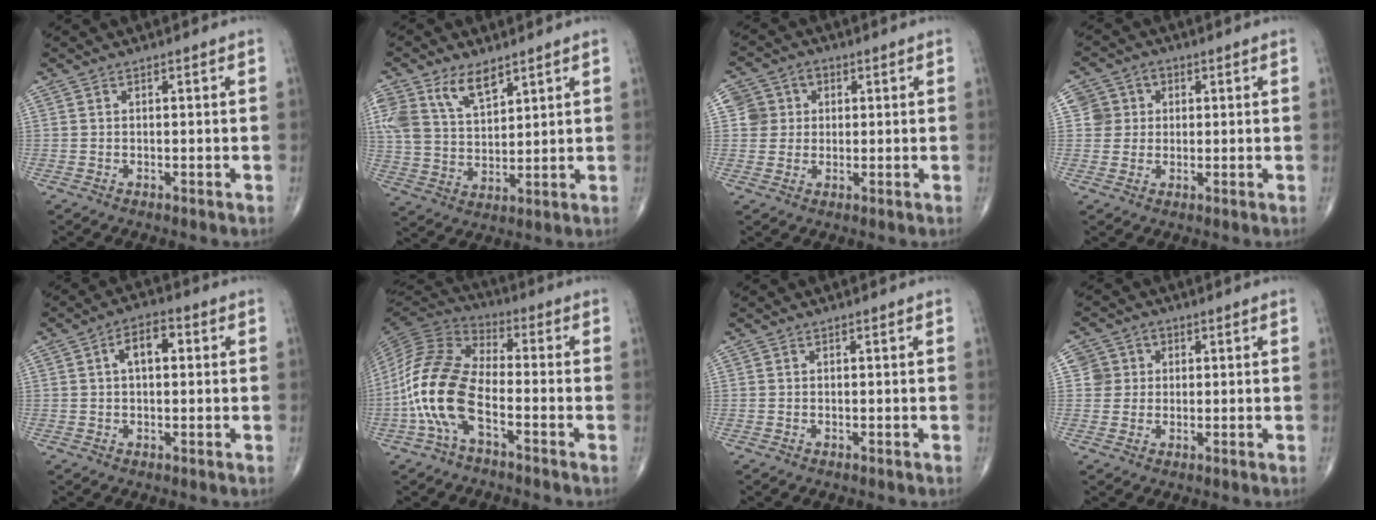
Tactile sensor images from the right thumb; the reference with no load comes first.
{"total": 11.9, "force": [6.8, 6.6, 7.2], "torque": [-0.130, -0.019, 0.142]}
{"total": 5.8, "force": [1.0, 5.6, 1.1], "torque": [0.012, 0.010, 0.011]}
{"total": 5.2, "force": [1.0, 5.1, 0.8], "torque": [0.021, 0.007, 0.012]}
{"total": 6.0, "force": [1.2, 3.2, 4.9], "torque": [-0.076, 0.017, 0.013]}
{"total": 14.8, "force": [-4.9, 6.8, 12.2], "torque": [-0.264, 0.038, -0.103]}
{"total": 0.0}
{"total": 4.6, "force": [0.8, 4.5, 0.4], "torque": [0.026, 0.005, 0.009]}